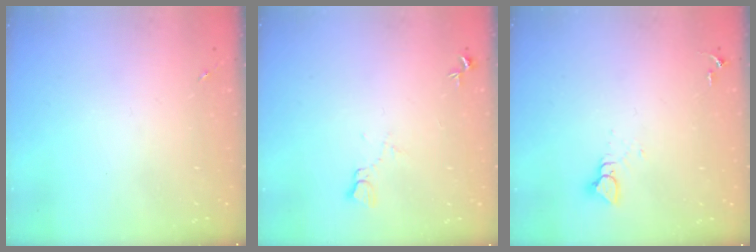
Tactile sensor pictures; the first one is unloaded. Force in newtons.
{"total": 5.6, "press": 5.5, "slide": 0.6}
{"total": 3.9, "press": 3.9, "slide": 0.4}